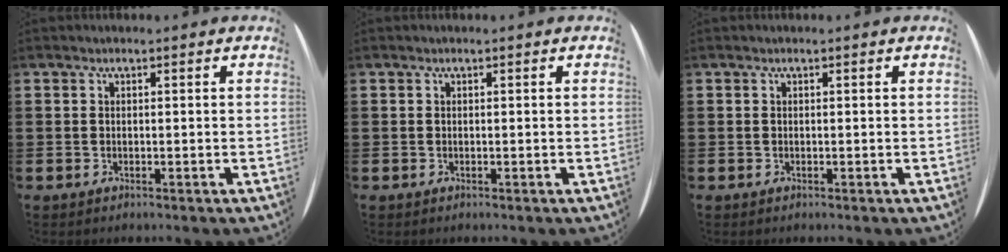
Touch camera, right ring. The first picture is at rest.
{"total": 0.0}
{"total": 0.0}